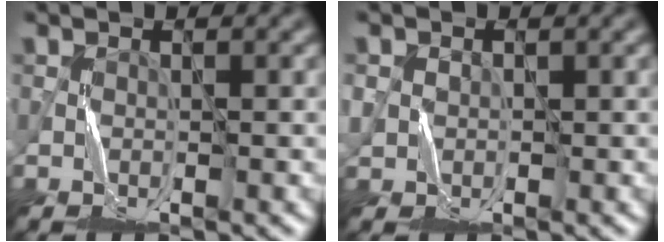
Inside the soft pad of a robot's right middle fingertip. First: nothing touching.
{"total": 1.1, "force": [0.3, 1.0, -0.3], "torque": [0.003, 0.001, 0.008]}